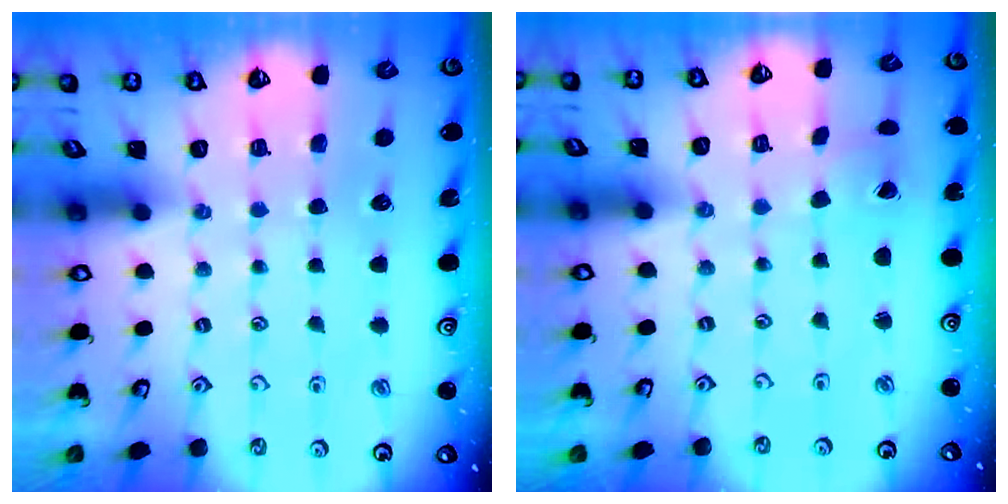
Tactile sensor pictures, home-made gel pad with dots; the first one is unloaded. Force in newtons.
{"total": 2.8, "press": 2.8, "slide": 0.2}